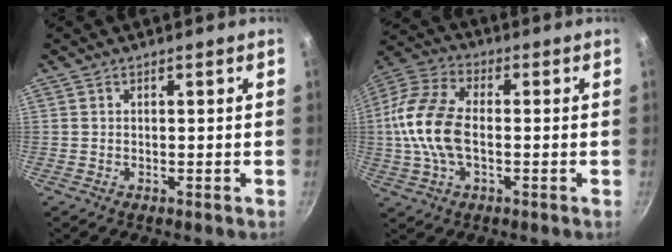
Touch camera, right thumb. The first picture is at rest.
{"total": 14.2, "force": [-1.0, 8.1, 11.6], "torque": [-0.230, 0.030, -0.034]}